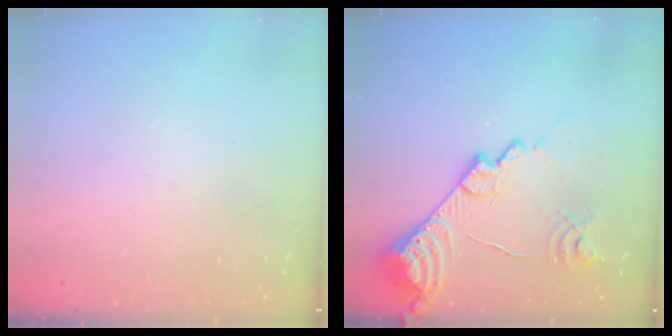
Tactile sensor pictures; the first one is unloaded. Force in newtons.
{"total": 17.1, "press": 17.0, "slide": 1.8}